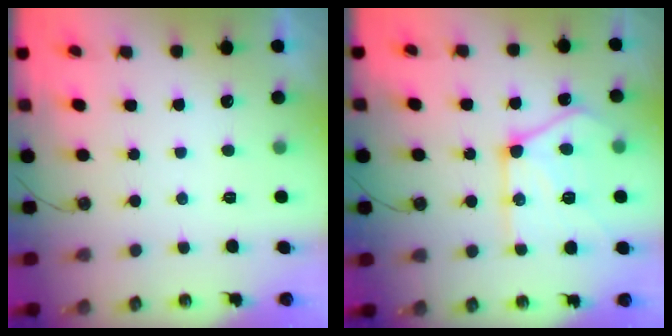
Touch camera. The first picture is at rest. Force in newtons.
{"total": 18.4, "press": 18.2, "slide": 2.3}